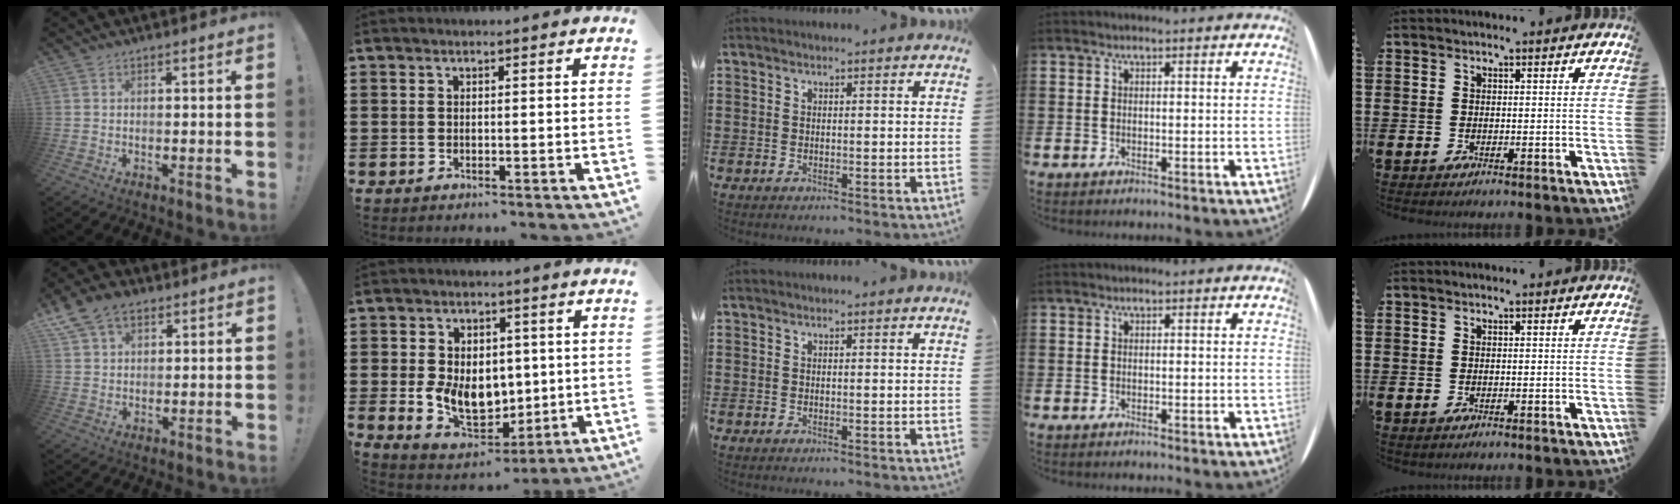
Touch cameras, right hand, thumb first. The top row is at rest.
{"thumb": {"total": 9.1, "force": [5.4, 5.9, 4.4], "torque": [-0.079, -0.016, 0.107]}, "index": {"total": 8.5, "force": [-0.2, 6.5, 5.4], "torque": [-0.098, 0.010, -0.002]}}